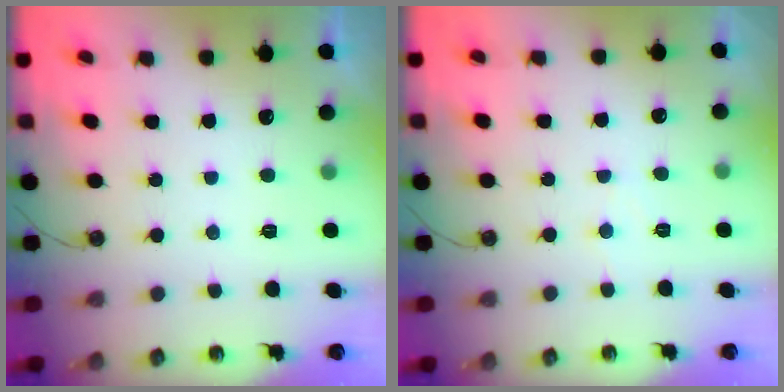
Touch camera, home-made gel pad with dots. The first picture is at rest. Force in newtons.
{"total": 3.4, "press": 3.3, "slide": 0.5}